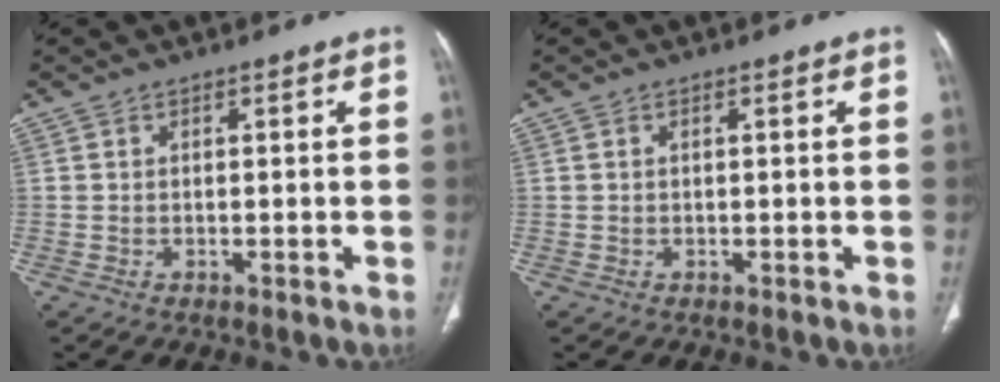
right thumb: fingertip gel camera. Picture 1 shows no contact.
{"total": 0.0}